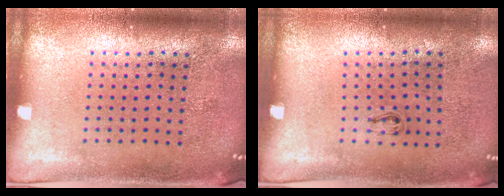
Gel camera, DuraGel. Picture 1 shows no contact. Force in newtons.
{"total": 0.5, "press": 0.3, "slide": 0.5}